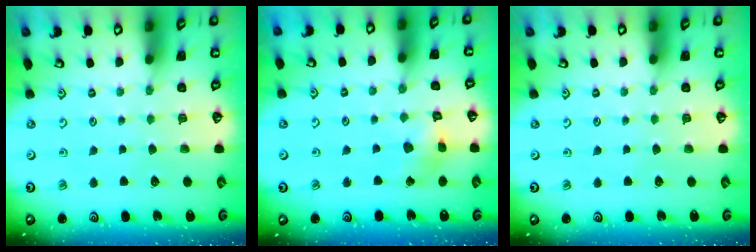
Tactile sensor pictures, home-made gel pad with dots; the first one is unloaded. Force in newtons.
{"total": 6.1, "press": 6.0, "slide": 0.5}
{"total": 0.0}